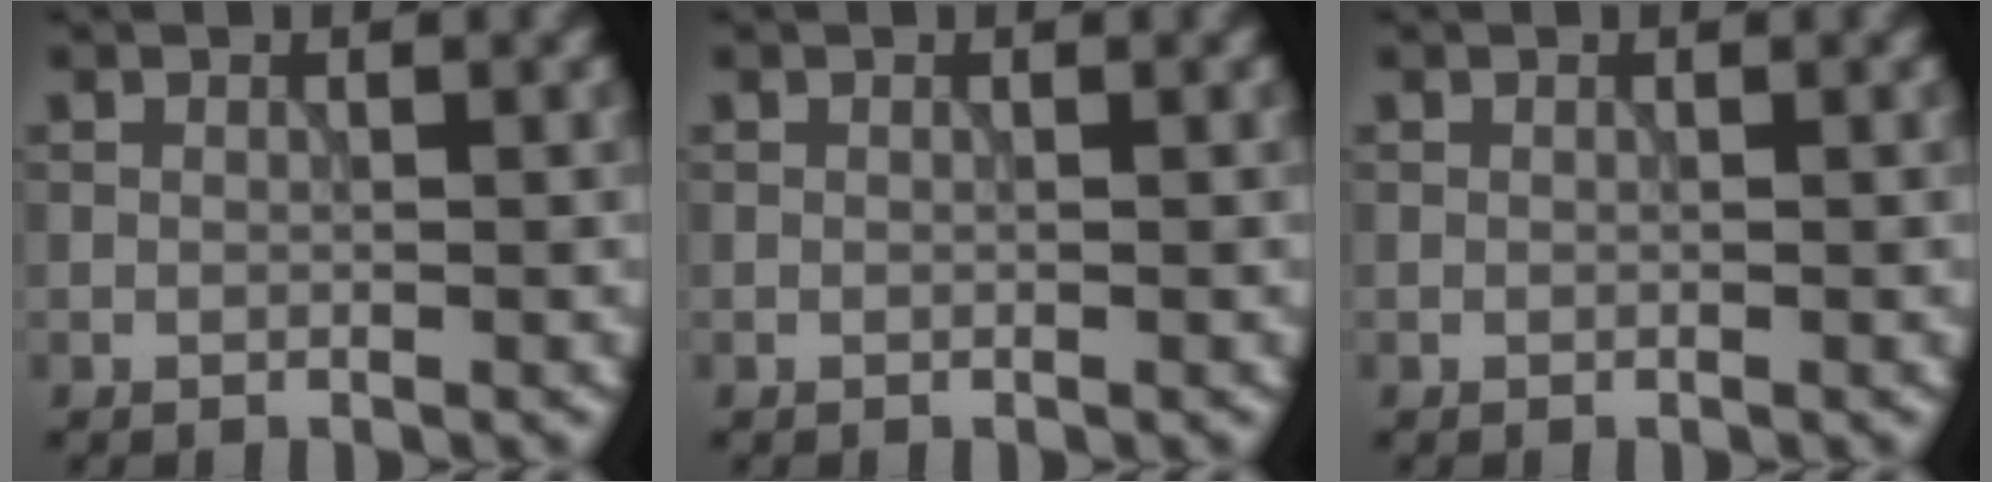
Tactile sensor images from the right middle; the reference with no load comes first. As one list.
[{"total": 0.0}, {"total": 0.0}]